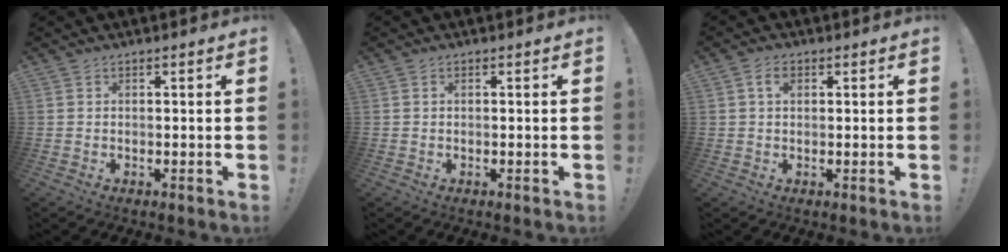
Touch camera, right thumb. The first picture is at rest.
{"total": 0.0}
{"total": 3.1, "force": [1.1, 1.9, 2.2], "torque": [-0.038, 0.004, 0.017]}